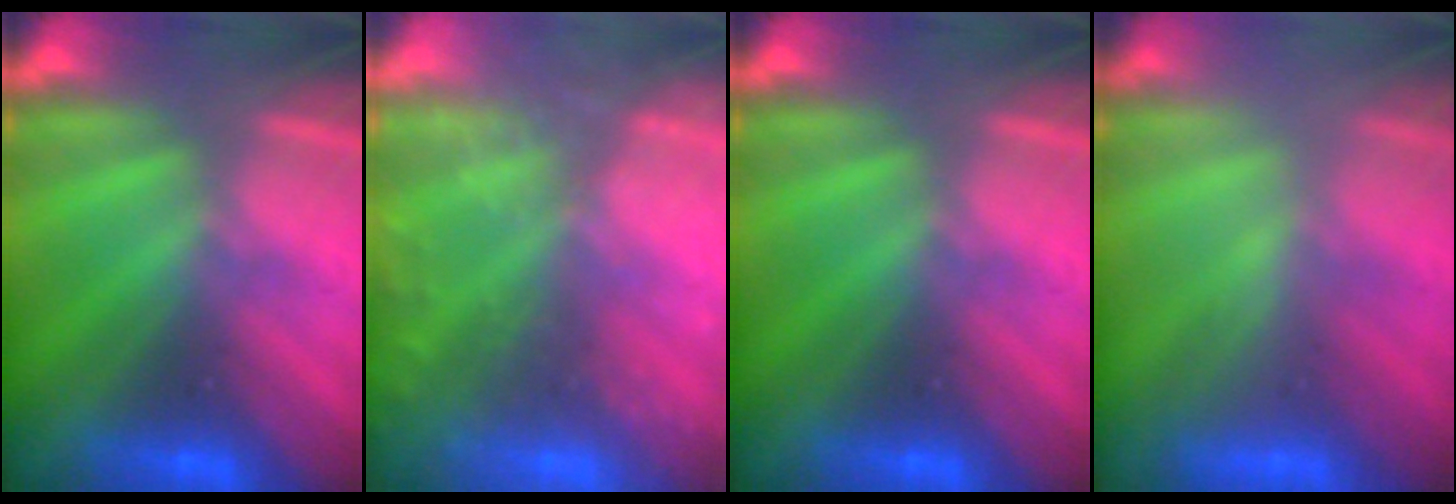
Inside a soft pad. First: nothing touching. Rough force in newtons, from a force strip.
{"total": 9.0}
{"total": 0.0}
{"total": 2.2}